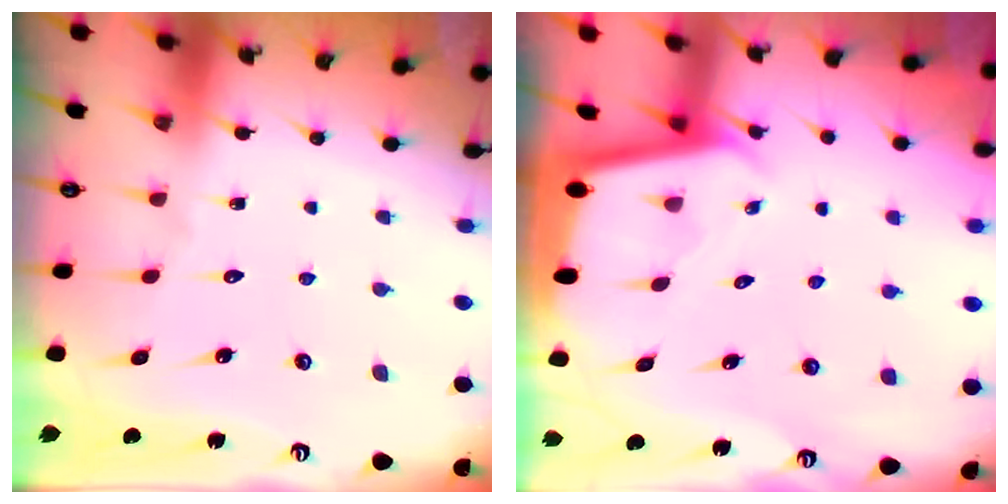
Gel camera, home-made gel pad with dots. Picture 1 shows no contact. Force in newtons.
{"total": 1.9, "press": 1.9, "slide": 0.1}